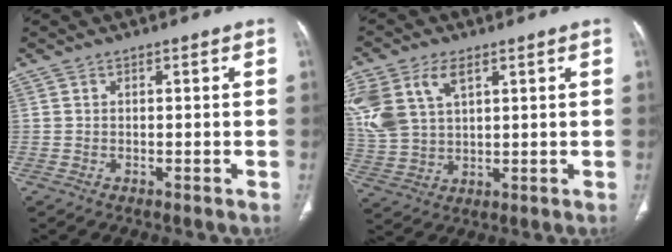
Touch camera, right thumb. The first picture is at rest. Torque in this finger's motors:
{"motor_torque": [1.73, 1.63, 1.26, 0.94, 0.14]}